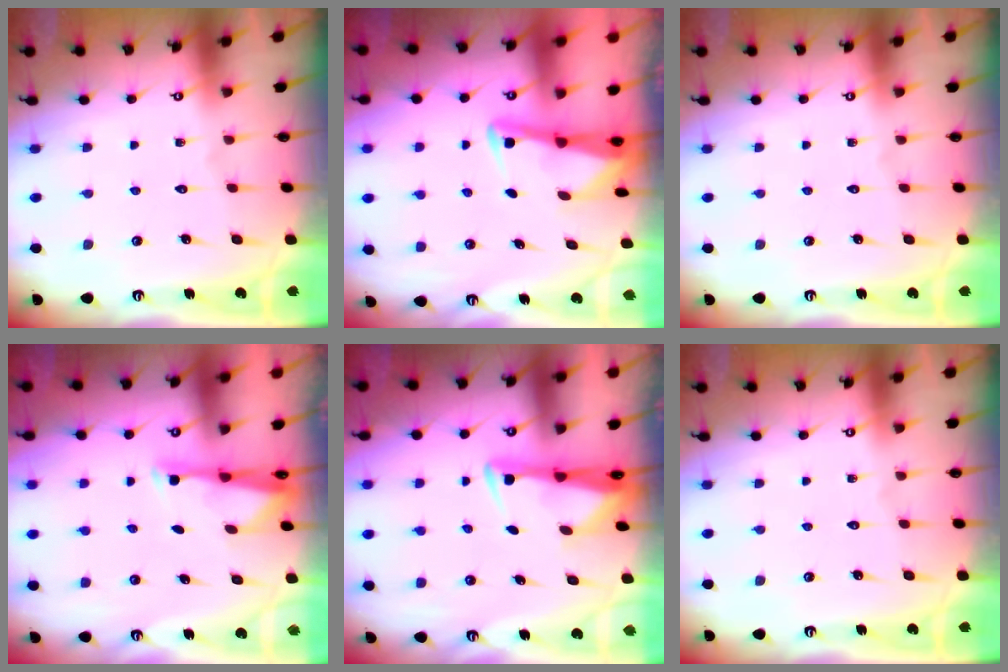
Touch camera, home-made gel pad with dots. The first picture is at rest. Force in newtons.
{"total": 2.9, "press": 2.9, "slide": 0.4}
{"total": 0.0}
{"total": 2.9, "press": 2.9, "slide": 0.5}
{"total": 3.0, "press": 2.8, "slide": 0.9}
{"total": 0.0}